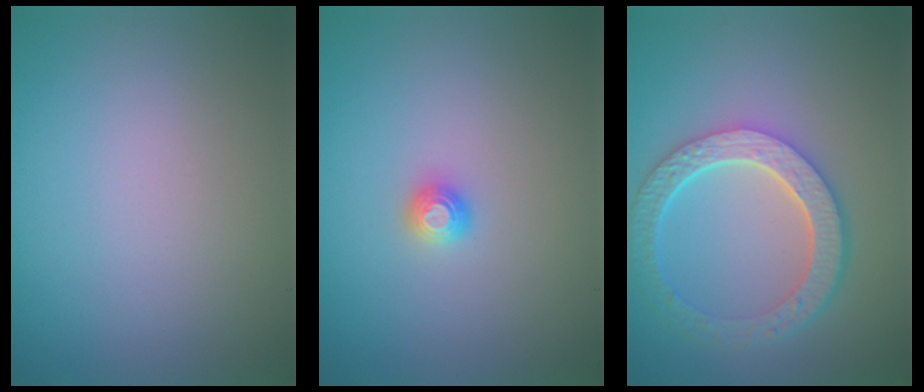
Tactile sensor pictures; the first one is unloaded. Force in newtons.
{"total": 1.2, "press": 1.2, "slide": 0.1}
{"total": 6.0, "press": 4.6, "slide": 3.9}